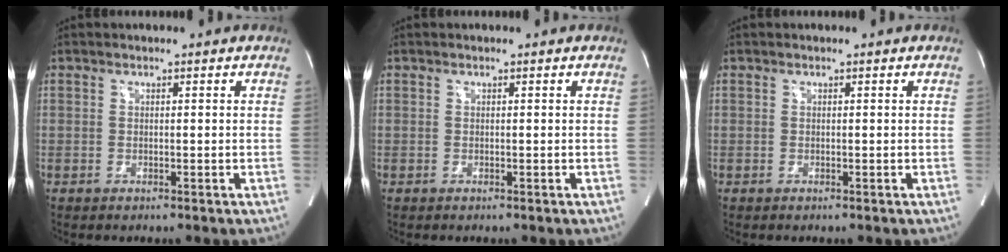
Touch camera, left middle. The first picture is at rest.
{"total": 0.0}
{"total": 0.0}